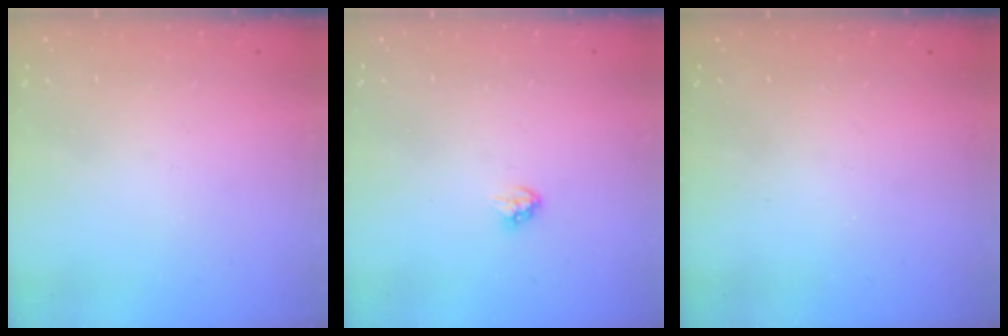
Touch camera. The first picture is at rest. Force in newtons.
{"total": 2.9, "press": 2.9, "slide": 0.7}
{"total": 0.0}